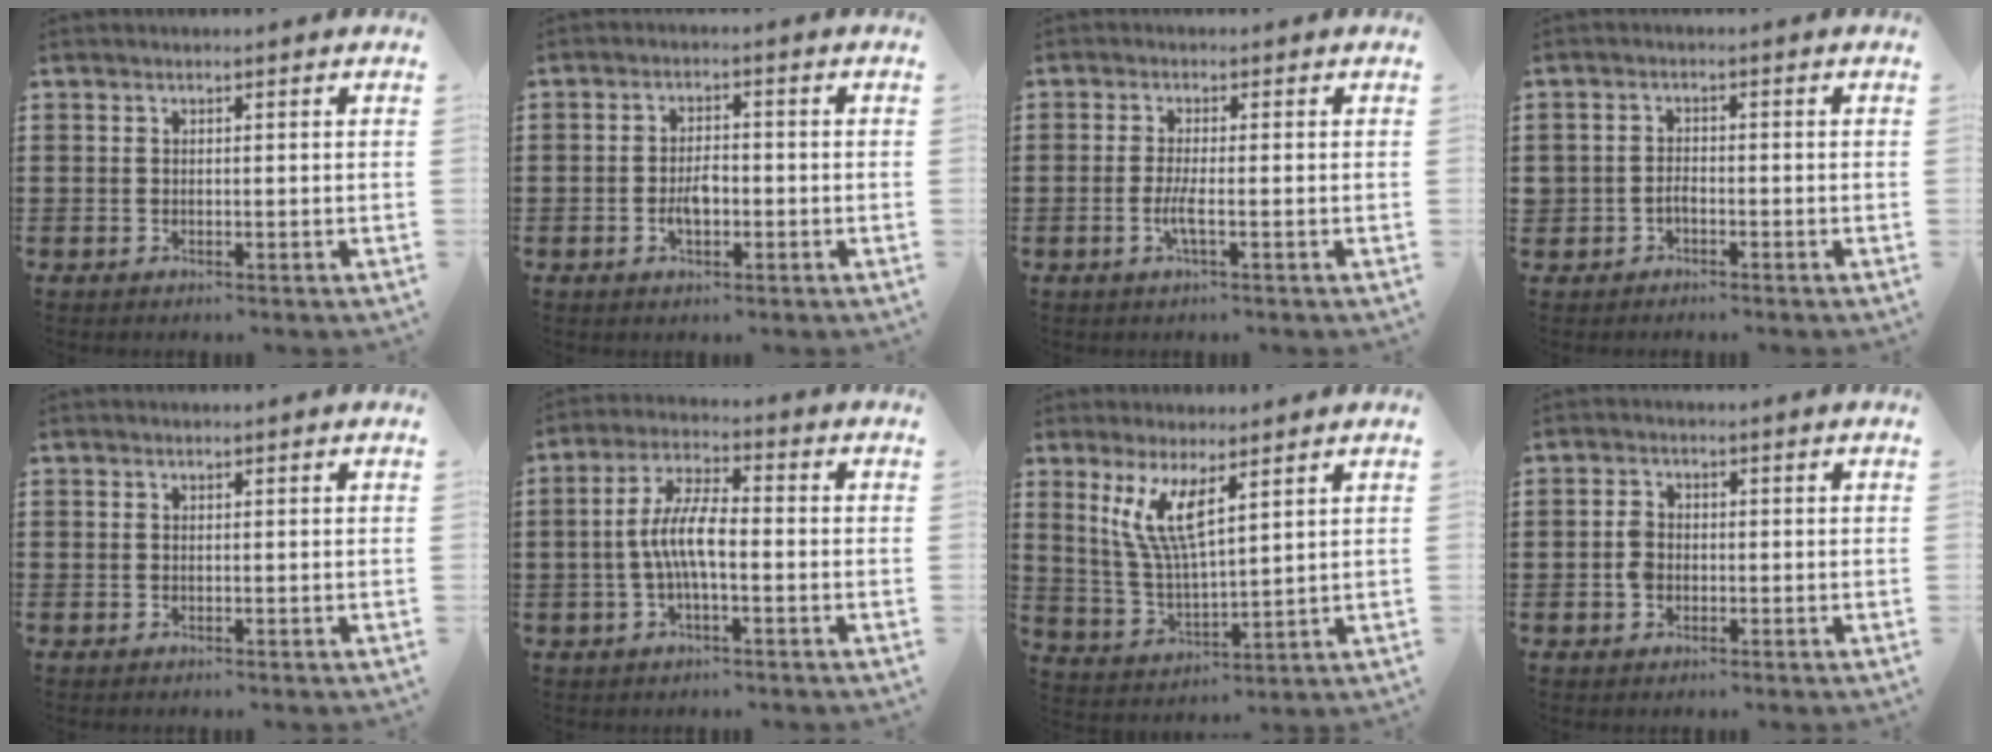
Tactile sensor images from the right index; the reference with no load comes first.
{"total": 3.5, "force": [-1.0, 1.7, 3.0], "torque": [-0.061, 0.004, -0.019]}
{"total": 2.9, "force": [-1.0, 0.1, 2.7], "torque": [-0.062, -0.009, -0.022]}
{"total": 1.7, "force": [-0.9, 1.2, 0.8], "torque": [-0.018, 0.002, -0.019]}
{"total": 0.0}
{"total": 7.5, "force": [-1.1, 2.3, 7.0], "torque": [-0.149, -0.004, -0.026]}
{"total": 7.8, "force": [3.8, 2.1, 6.5], "torque": [-0.151, -0.007, 0.063]}
{"total": 2.6, "force": [-0.6, 2.0, 1.7], "torque": [-0.041, 0.001, -0.014]}